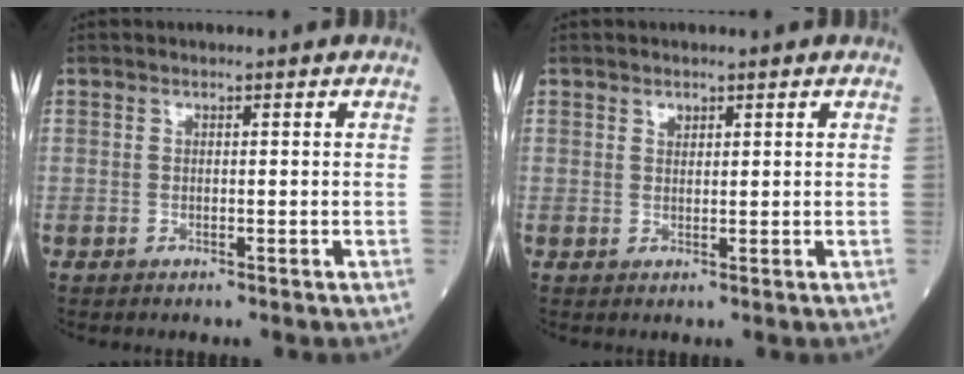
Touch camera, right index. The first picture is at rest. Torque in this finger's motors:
{"motor_torque": [-0.03, 0.03, 0.00, 0.01]}